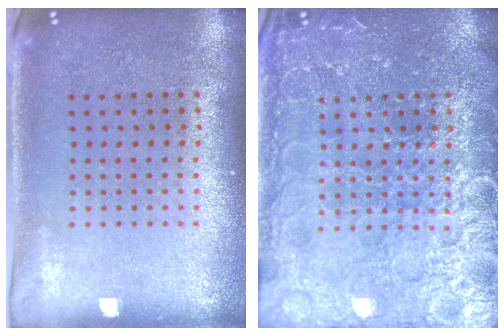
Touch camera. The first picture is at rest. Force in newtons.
{"total": 4.3, "press": 4.3, "slide": 0.5}